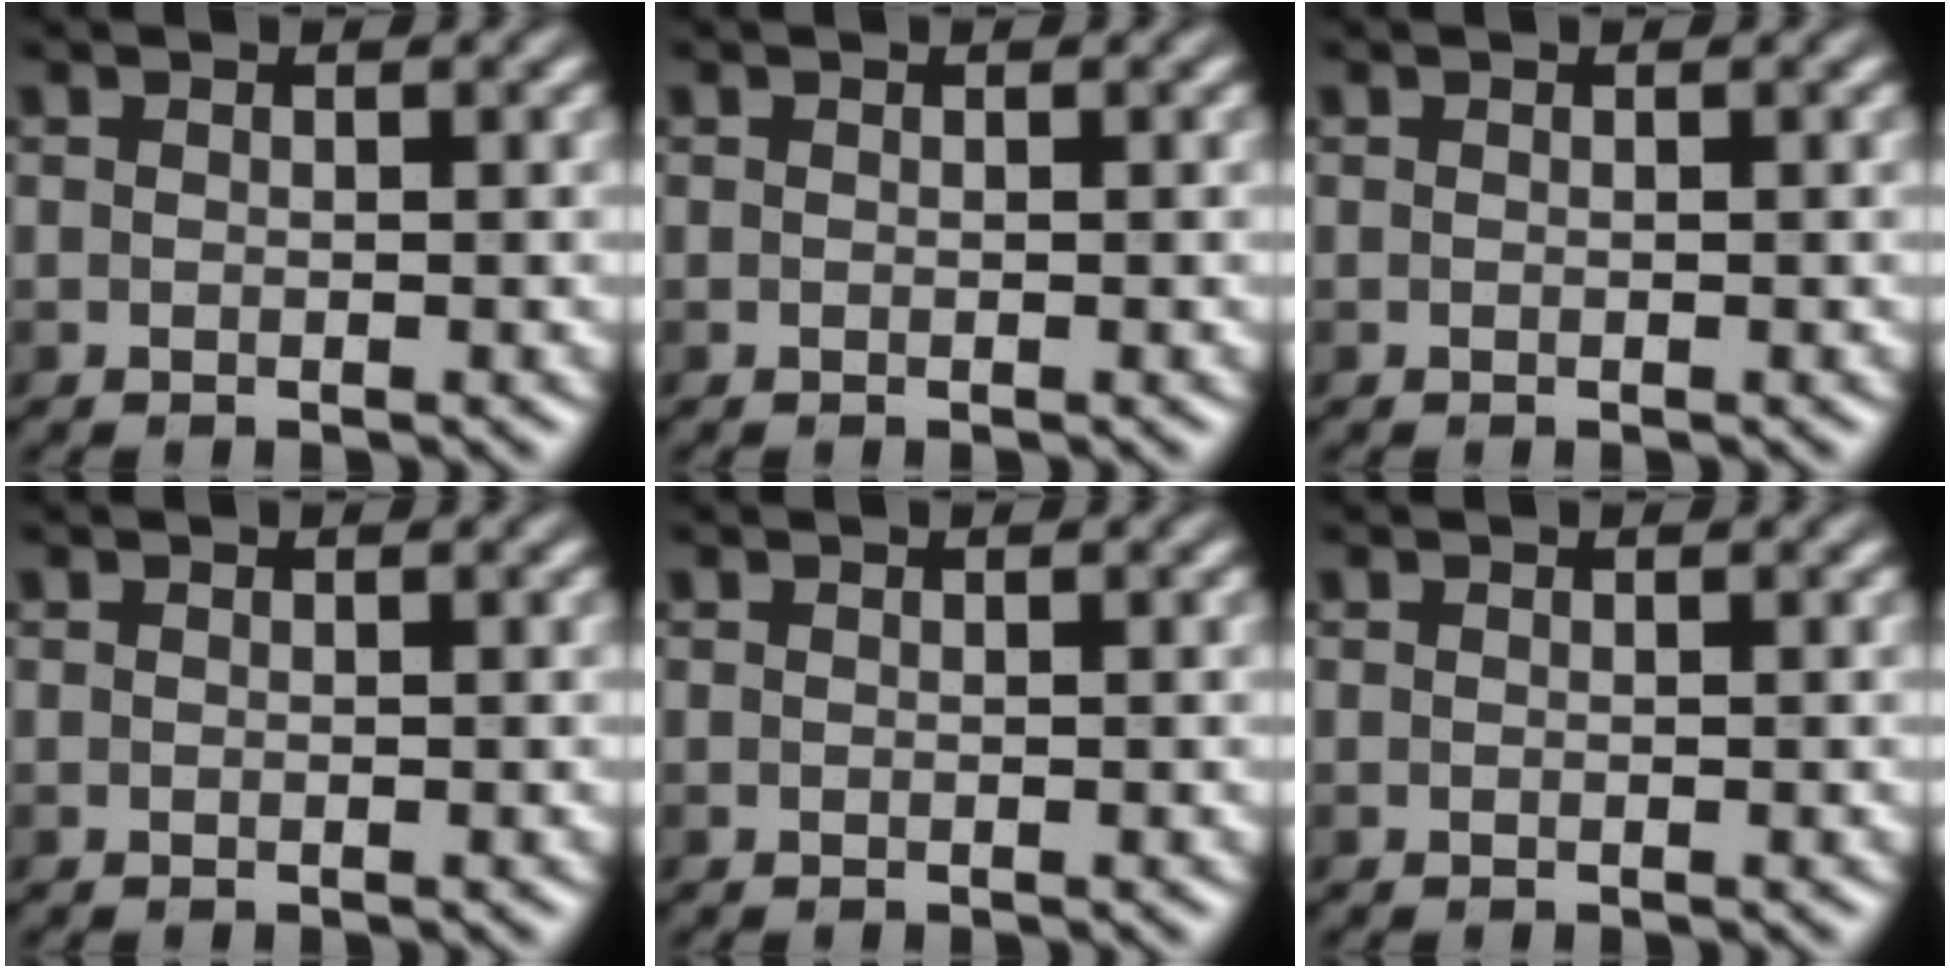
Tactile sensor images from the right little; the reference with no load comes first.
{"total": 0.0}
{"total": 0.0}
{"total": 0.0}
{"total": 0.0}
{"total": 0.0}